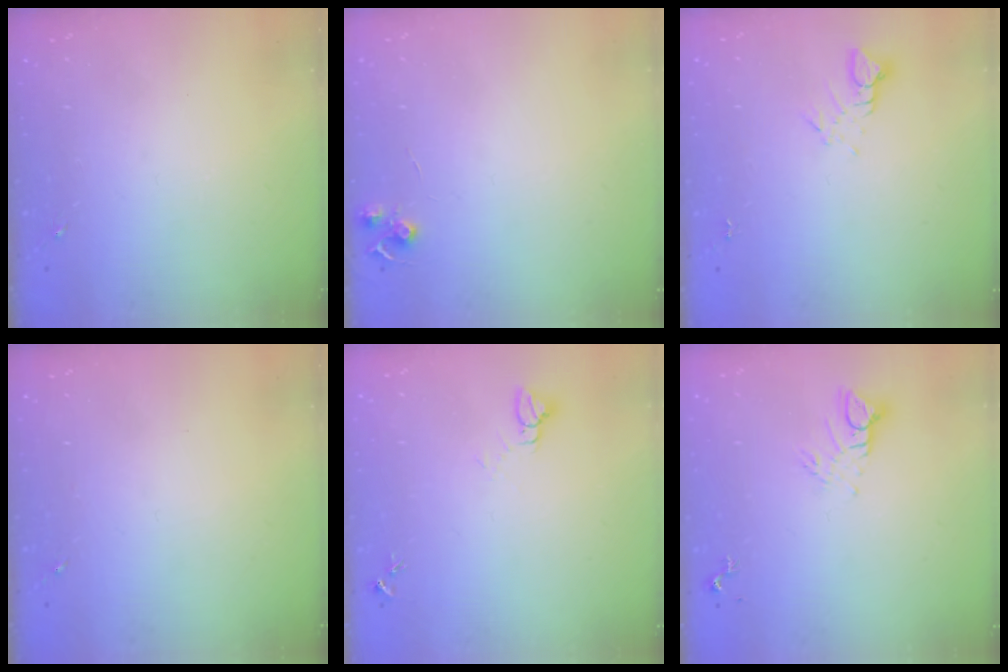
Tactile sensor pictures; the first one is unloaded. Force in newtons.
{"total": 5.5, "press": 5.5, "slide": 0.6}
{"total": 3.5, "press": 3.5, "slide": 0.3}
{"total": 0.0}
{"total": 4.1, "press": 4.1, "slide": 0.2}
{"total": 6.0, "press": 6.0, "slide": 0.2}